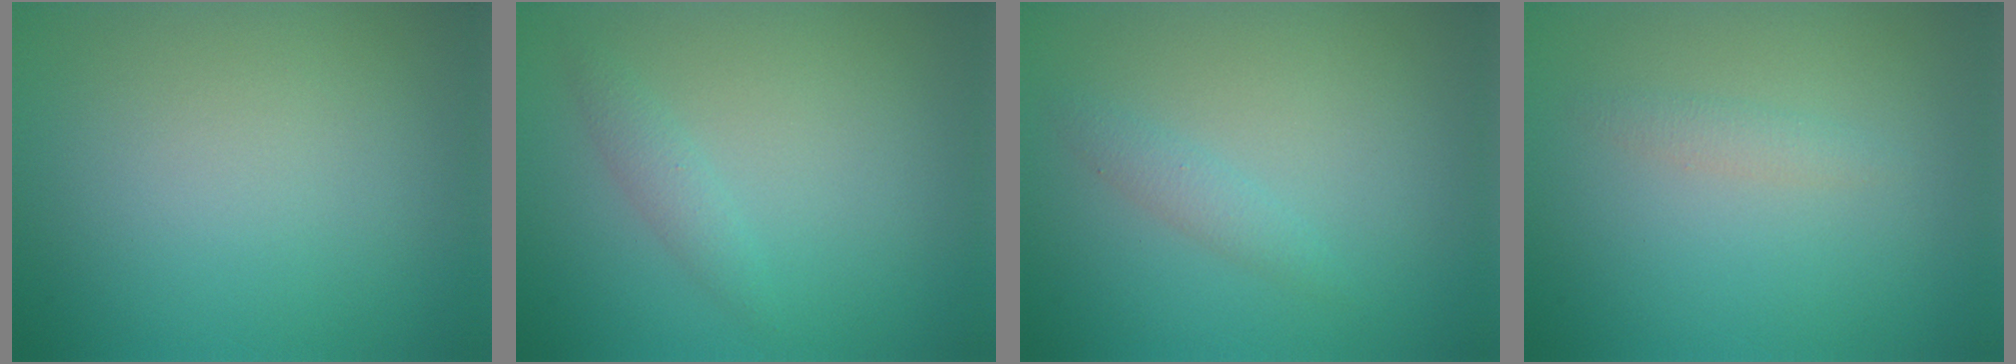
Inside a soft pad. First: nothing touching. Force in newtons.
{"total": 1.3, "press": 1.3, "slide": 0.0}
{"total": 1.3, "press": 1.3, "slide": 0.0}
{"total": 1.0, "press": 1.0, "slide": 0.0}